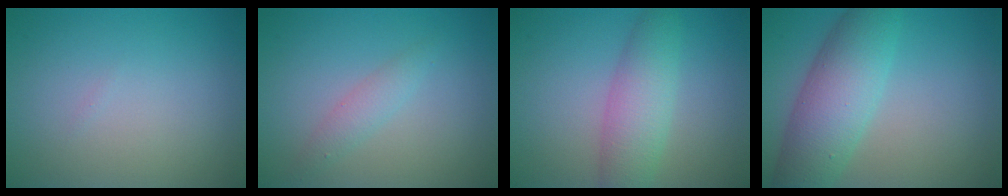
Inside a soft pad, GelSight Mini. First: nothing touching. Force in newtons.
{"total": 1.6, "press": 1.6, "slide": 0.1}
{"total": 4.5, "press": 4.5, "slide": 0.0}
{"total": 7.1, "press": 7.1, "slide": 0.2}